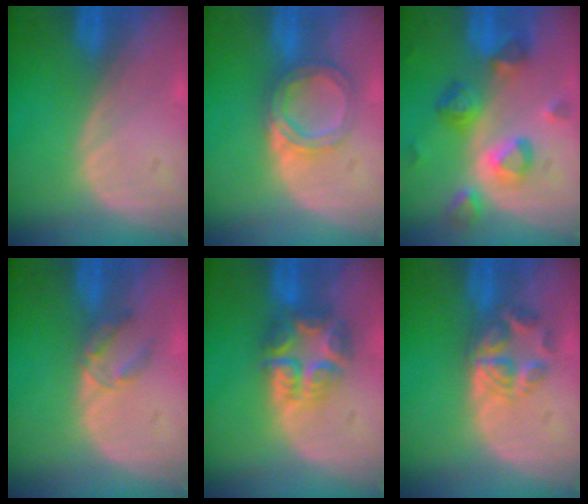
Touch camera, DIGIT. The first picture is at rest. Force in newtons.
{"total": 5.6, "press": 5.3, "slide": 1.9}
{"total": 8.3, "press": 7.8, "slide": 2.8}
{"total": 2.9, "press": 2.7, "slide": 1.0}
{"total": 7.6, "press": 6.7, "slide": 3.6}
{"total": 5.7, "press": 4.8, "slide": 3.2}